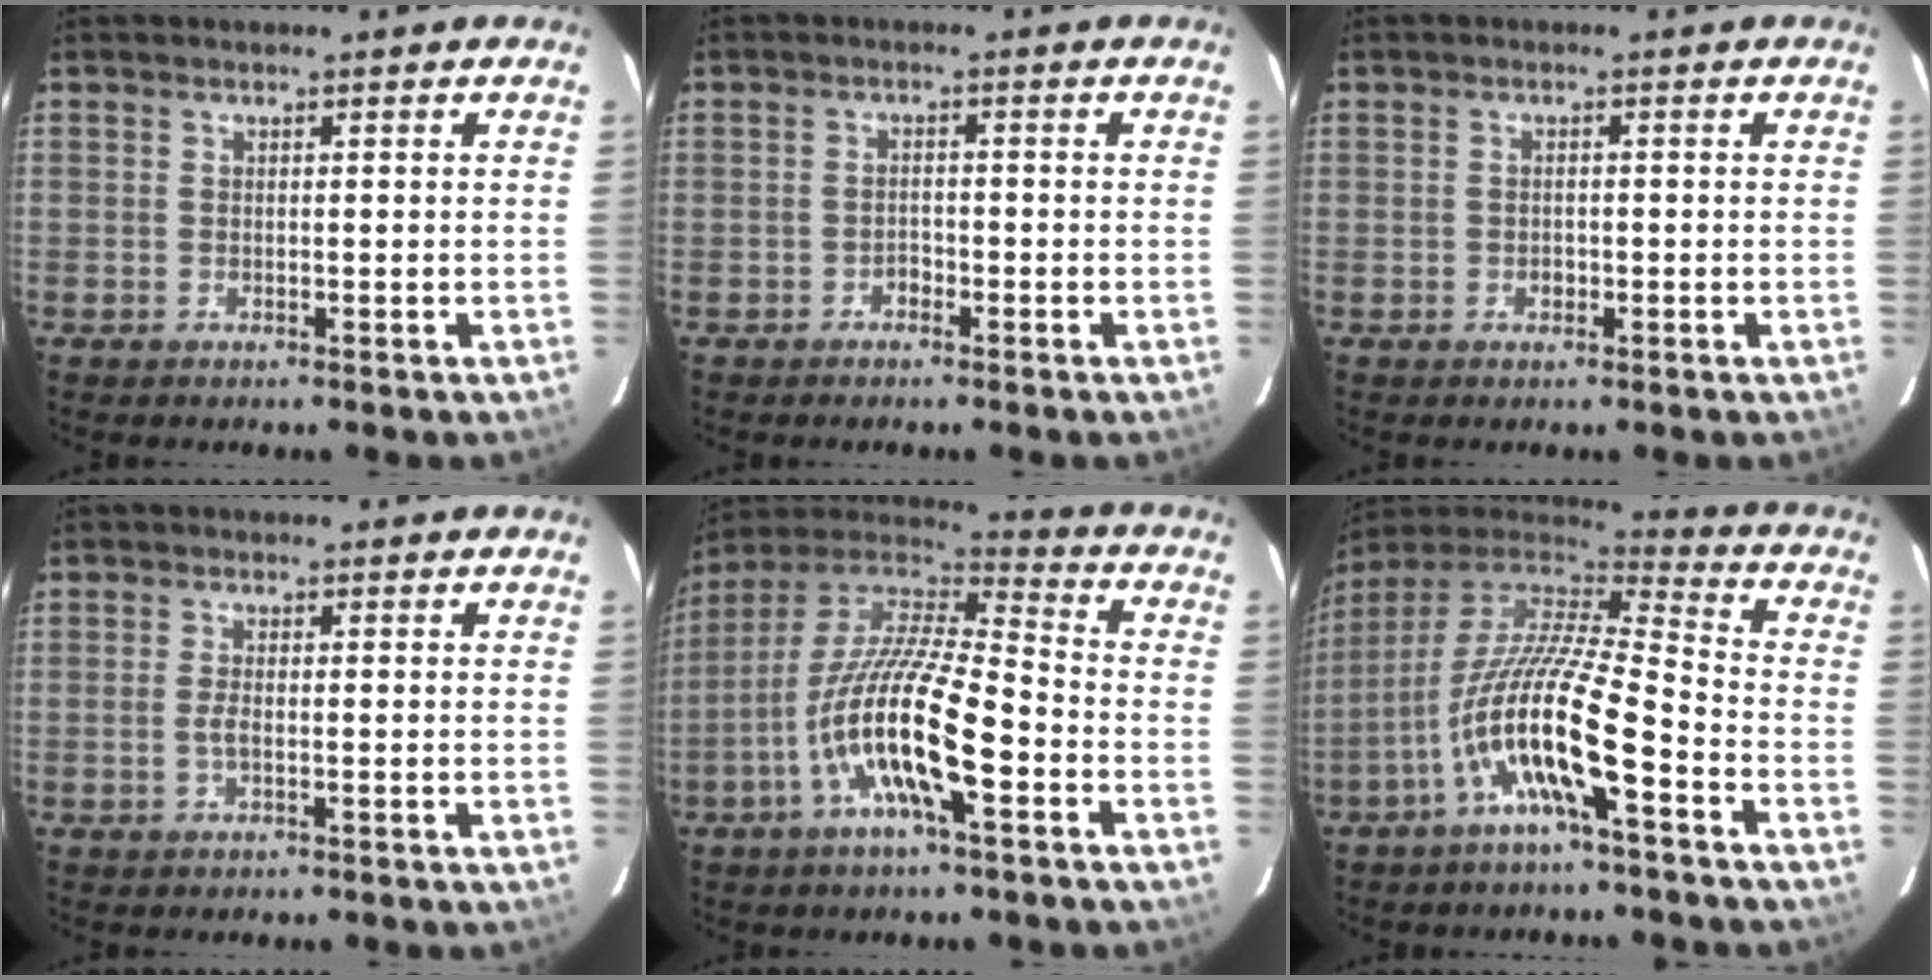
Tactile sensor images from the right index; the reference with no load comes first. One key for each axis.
{"total": 1.5, "fx": -1.1, "fy": 0.9, "fz": 0.4, "tx": -0.008, "ty": 0.004, "tz": -0.019}
{"total": 1.1, "fx": -0.2, "fy": 1.0, "fz": 0.5, "tx": -0.008, "ty": 0.002, "tz": -0.003}
{"total": 1.8, "fx": -0.5, "fy": 0.5, "fz": 1.6, "tx": -0.035, "ty": -0.001, "tz": -0.010}
{"total": 17.4, "fx": -6.7, "fy": 4.0, "fz": 15.5, "tx": -0.291, "ty": -0.017, "tz": -0.134}
{"total": 16.2, "fx": -6.9, "fy": 2.7, "fz": 14.4, "tx": -0.258, "ty": -0.016, "tz": -0.135}